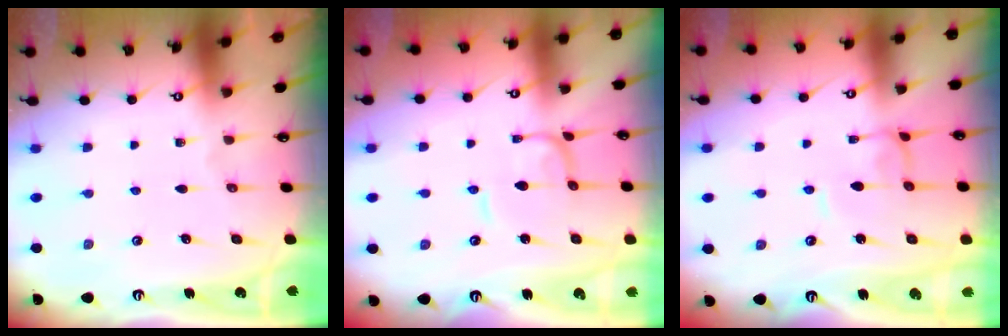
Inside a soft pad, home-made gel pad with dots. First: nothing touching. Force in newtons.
{"total": 1.0, "press": 0.9, "slide": 0.2}
{"total": 1.4, "press": 1.4, "slide": 0.2}